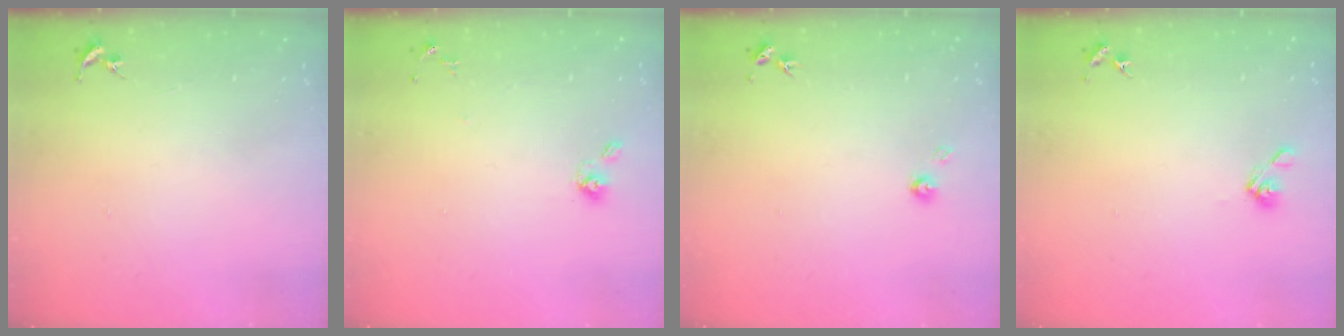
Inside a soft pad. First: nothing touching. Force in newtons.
{"total": 6.5, "press": 6.4, "slide": 1.5}
{"total": 3.7, "press": 3.7, "slide": 0.4}
{"total": 5.2, "press": 4.8, "slide": 2.1}